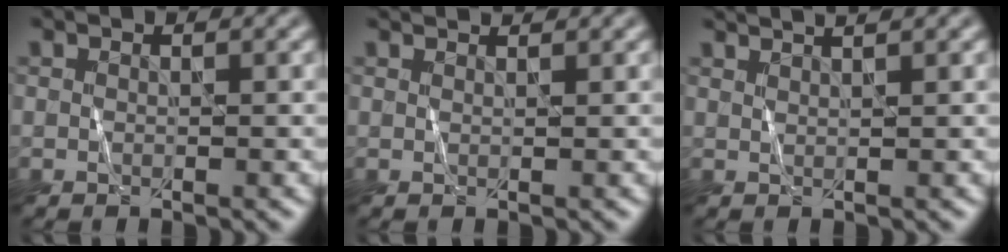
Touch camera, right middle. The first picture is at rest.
{"total": 1.1, "force": [1.1, 0.2, 0.3], "torque": [-0.003, 0.000, 0.006]}
{"total": 3.2, "force": [2.4, 1.1, 1.9], "torque": [-0.005, 0.020, 0.007]}